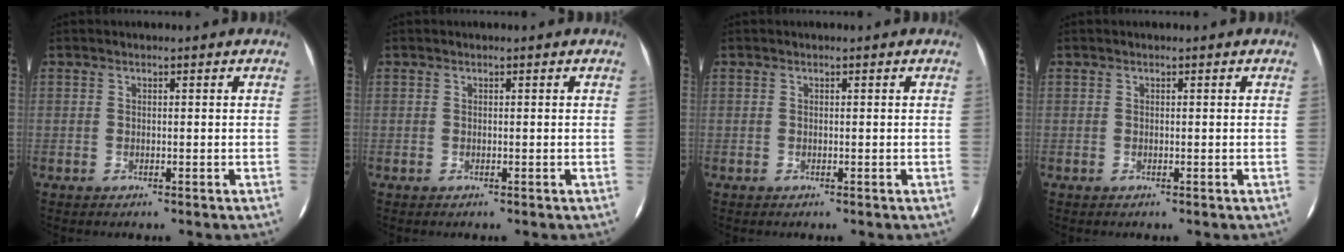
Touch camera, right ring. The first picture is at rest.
{"total": 0.0}
{"total": 0.0}
{"total": 0.0}